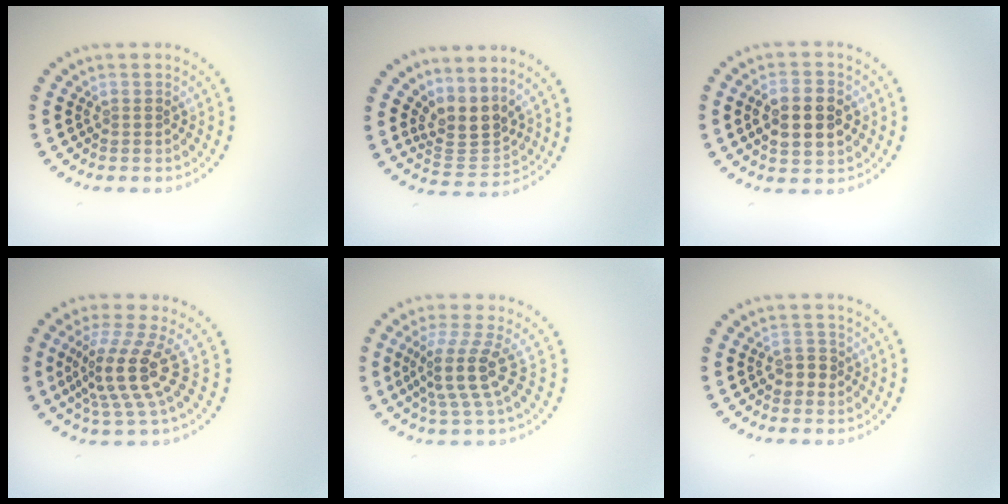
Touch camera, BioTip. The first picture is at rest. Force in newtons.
{"total": 3.4, "press": 2.7, "slide": 2.0}
{"total": 4.6, "press": 4.6, "slide": 0.2}
{"total": 4.8, "press": 3.5, "slide": 3.2}
{"total": 3.9, "press": 2.8, "slide": 2.7}
{"total": 1.9, "press": 1.8, "slide": 0.6}